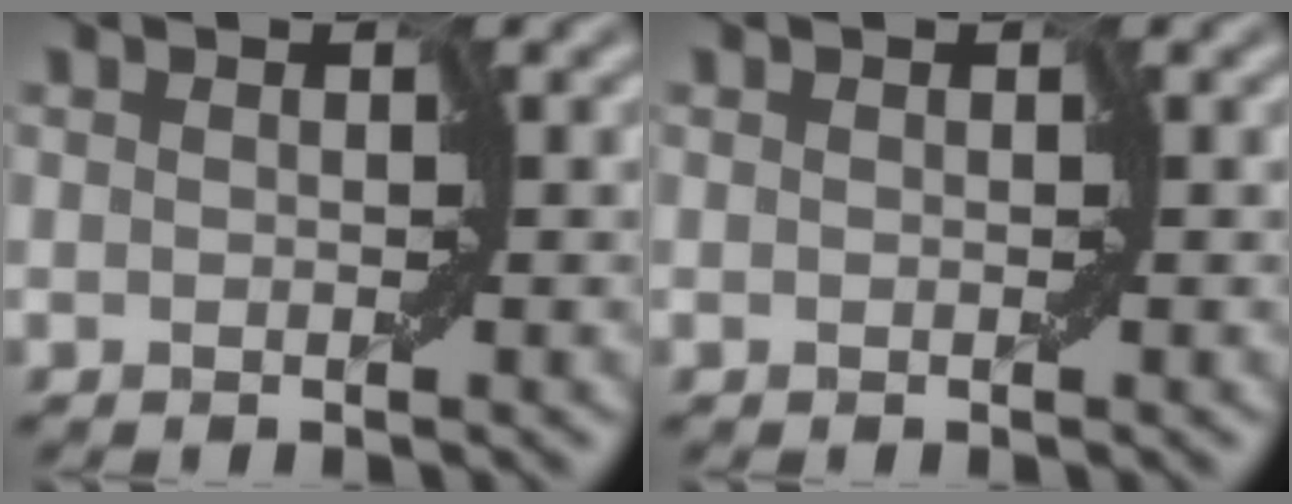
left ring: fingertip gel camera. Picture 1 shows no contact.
{"total": 0.0}